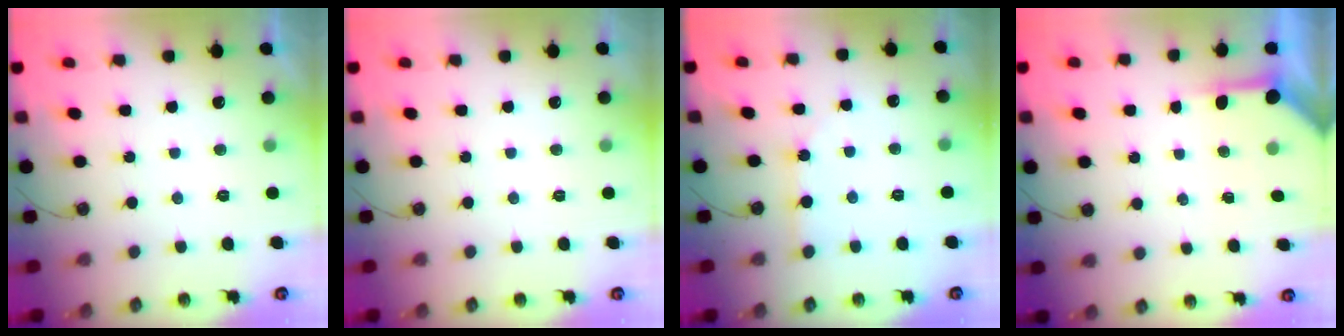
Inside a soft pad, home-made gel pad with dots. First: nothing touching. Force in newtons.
{"total": 0.0}
{"total": 2.5, "press": 2.5, "slide": 0.3}
{"total": 3.8, "press": 3.8, "slide": 0.5}